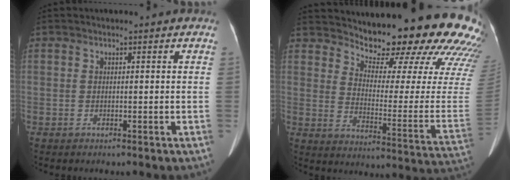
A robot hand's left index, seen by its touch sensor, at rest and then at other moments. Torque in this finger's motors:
{"motor_torque": [0.99, -1.15, 0.32, 0.02]}